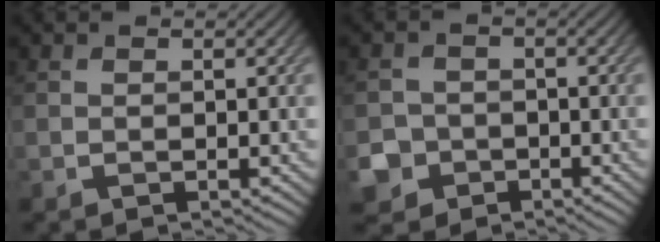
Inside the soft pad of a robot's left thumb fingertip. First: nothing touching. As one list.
[{"total": 4.9, "force": [-2.6, 4.1, 0.8], "torque": [-0.013, -0.008, -0.057]}]